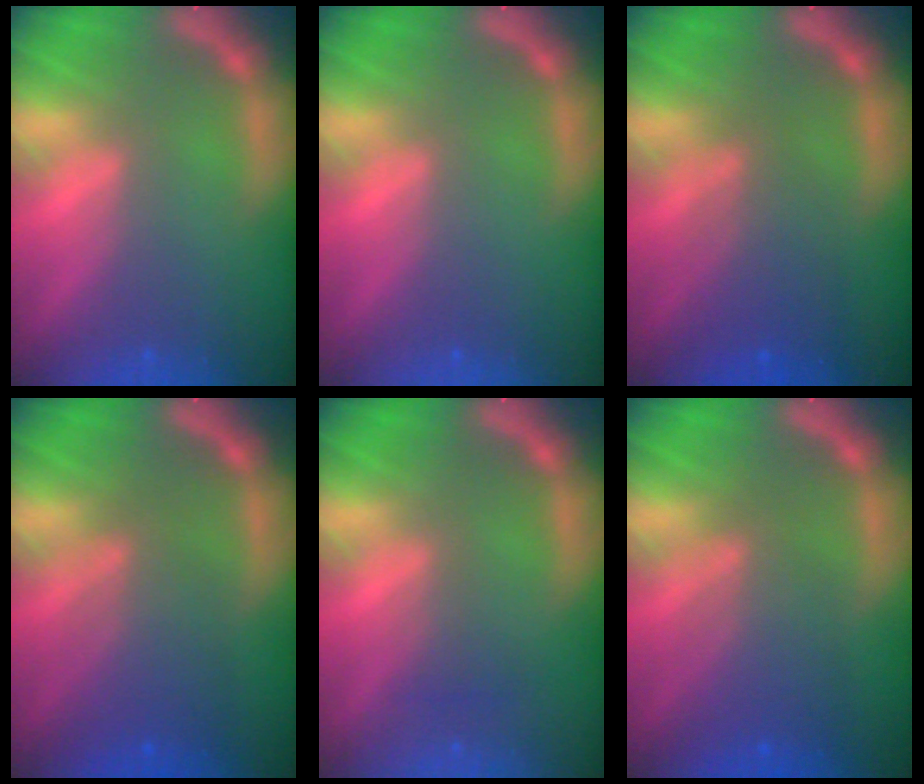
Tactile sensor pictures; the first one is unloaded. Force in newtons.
{"total": 0.0}
{"total": 4.6}
{"total": 5.6}
{"total": 1.5}
{"total": 5.6}